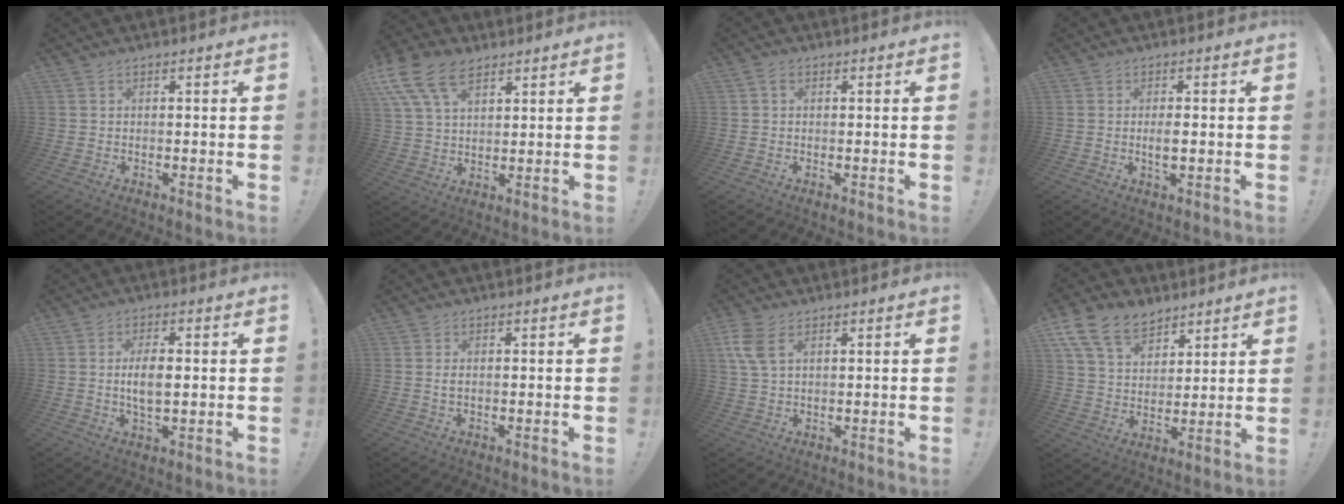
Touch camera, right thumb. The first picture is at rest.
{"total": 13.8, "force": [7.6, 8.3, 8.0], "torque": [-0.160, -0.030, 0.145]}
{"total": 1.2, "force": [0.3, 0.9, 0.8], "torque": [-0.011, 0.002, 0.004]}
{"total": 3.0, "force": [-0.4, 1.1, 2.8], "torque": [-0.043, -0.007, -0.012]}
{"total": 6.2, "force": [0.0, 2.7, 5.6], "torque": [-0.095, -0.006, -0.007]}
{"total": 1.2, "force": [0.0, 0.5, 1.1], "torque": [-0.023, 0.003, -0.001]}
{"total": 6.7, "force": [2.8, 3.4, 5.0], "torque": [-0.108, -0.005, 0.052]}
{"total": 14.3, "force": [9.3, 9.1, 6.0], "torque": [-0.113, -0.055, 0.180]}